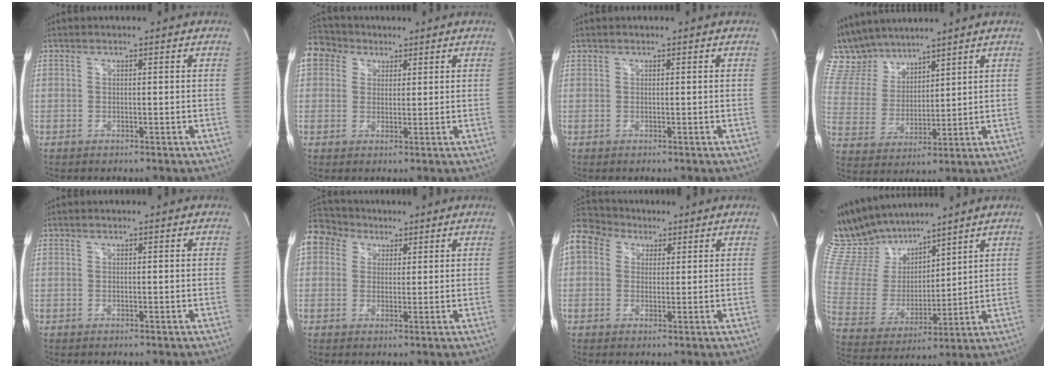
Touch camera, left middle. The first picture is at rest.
{"total": 8.0, "force": [4.5, 6.2, 2.1], "torque": [-0.051, 0.043, 0.090]}
{"total": 0.0}
{"total": 10.6, "force": [9.7, 3.8, 2.2], "torque": [-0.066, 0.022, 0.205]}
{"total": 0.0}
{"total": 11.2, "force": [5.9, 8.8, 3.7], "torque": [-0.101, 0.058, 0.113]}
{"total": 13.9, "force": [7.1, 10.5, 5.6], "torque": [-0.165, 0.081, 0.138]}
{"total": 15.6, "force": [13.8, 5.1, 5.2], "torque": [-0.116, 0.022, 0.278]}